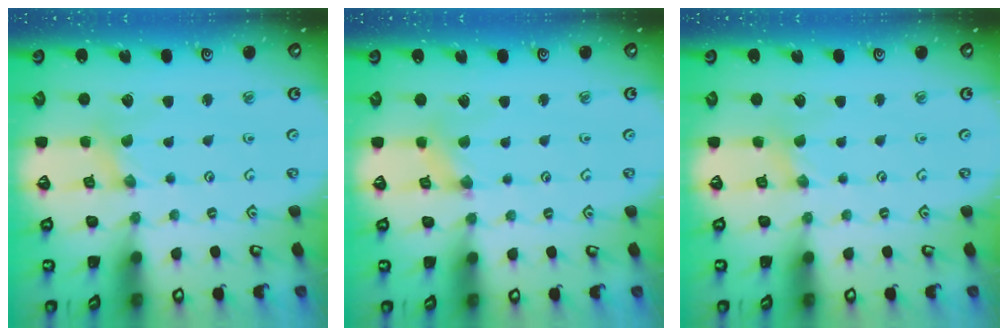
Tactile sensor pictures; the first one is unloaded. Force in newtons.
{"total": 1.5, "press": 1.4, "slide": 0.3}
{"total": 1.1, "press": 1.1, "slide": 0.4}